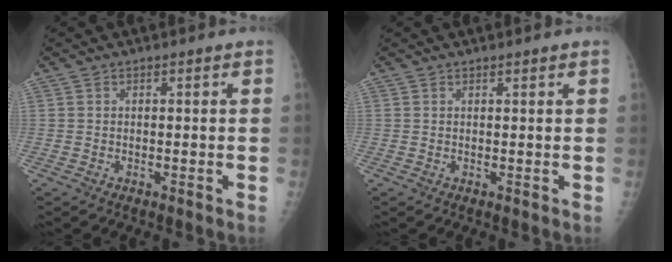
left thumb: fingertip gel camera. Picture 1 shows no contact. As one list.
[{"total": 0.6, "force": [0.5, 0.0, 0.3], "torque": [-0.005, -0.002, 0.009]}]